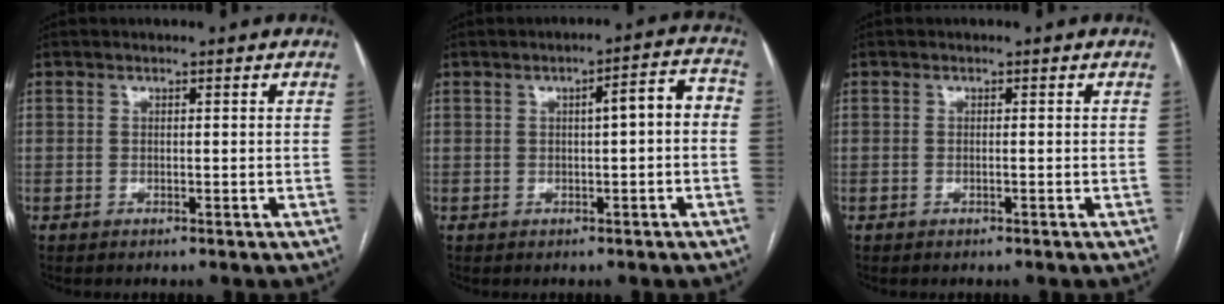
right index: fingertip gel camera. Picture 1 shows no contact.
{"total": 5.2, "force": [0.0, 0.9, 5.1], "torque": [-0.065, 0.023, -0.002]}
{"total": 0.0}